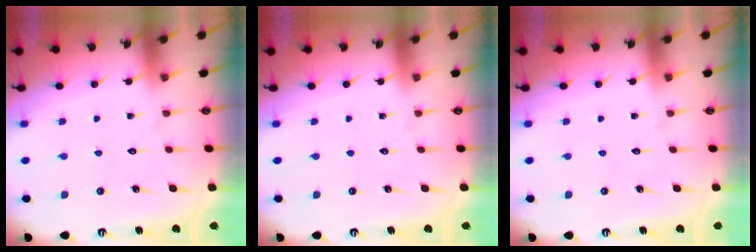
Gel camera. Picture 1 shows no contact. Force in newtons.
{"total": 0.0}
{"total": 0.0}